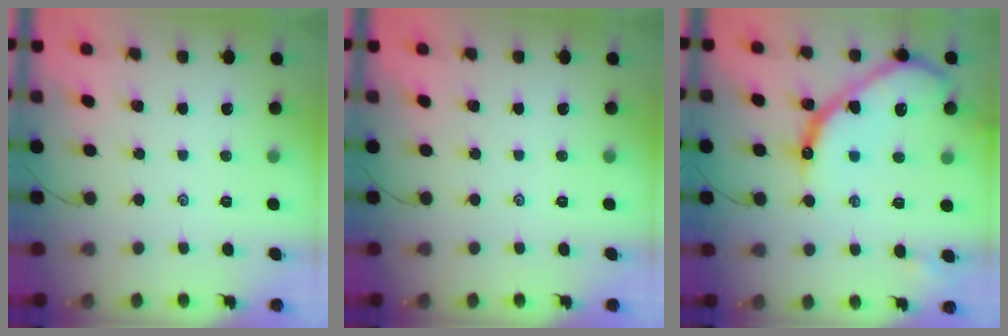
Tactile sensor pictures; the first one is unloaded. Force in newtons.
{"total": 0.0}
{"total": 19.4, "press": 19.3, "slide": 1.7}